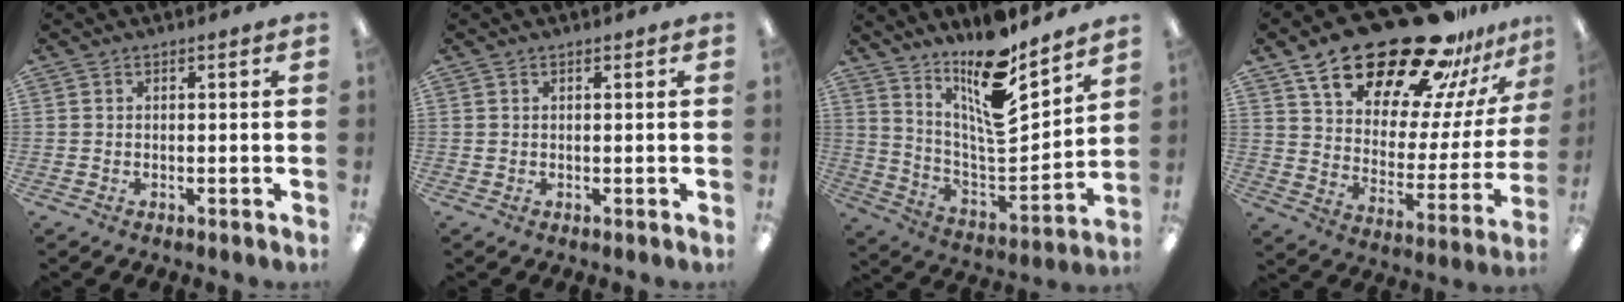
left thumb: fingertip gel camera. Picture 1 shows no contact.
{"total": 0.6, "force": [0.4, 0.4, 0.2], "torque": [-0.006, 0.003, 0.007]}
{"total": 16.6, "force": [12.5, 4.3, 10.0], "torque": [-0.173, -0.105, 0.214]}
{"total": 28.7, "force": [21.5, 12.1, 14.8], "torque": [-0.231, -0.141, 0.370]}